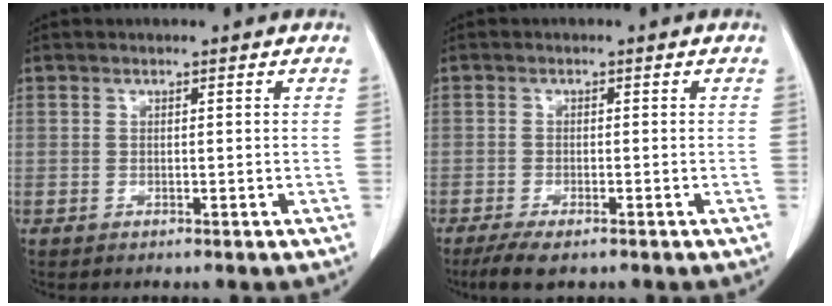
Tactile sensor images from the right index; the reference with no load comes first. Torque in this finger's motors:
{"motor_torque": [0.27, -0.28, 0.05, 0.05]}